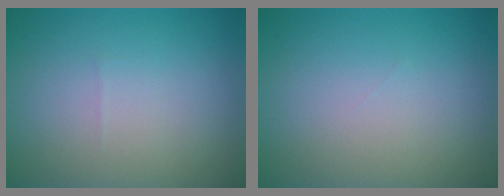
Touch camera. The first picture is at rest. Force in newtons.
{"total": 0.0}